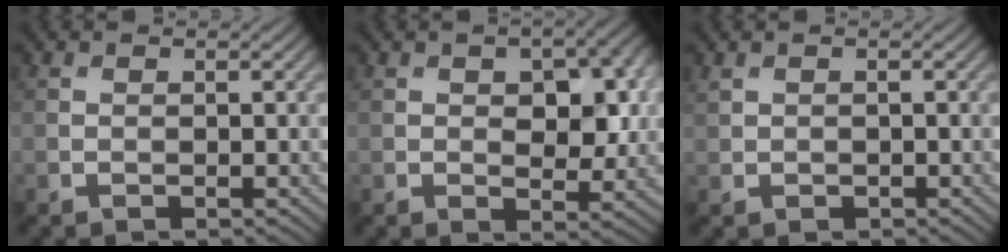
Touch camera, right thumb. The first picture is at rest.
{"total": 6.7, "force": [1.1, 3.8, 5.4], "torque": [-0.078, -0.003, 0.020]}
{"total": 1.0, "force": [0.4, 0.8, 0.4], "torque": [-0.012, -0.001, 0.012]}